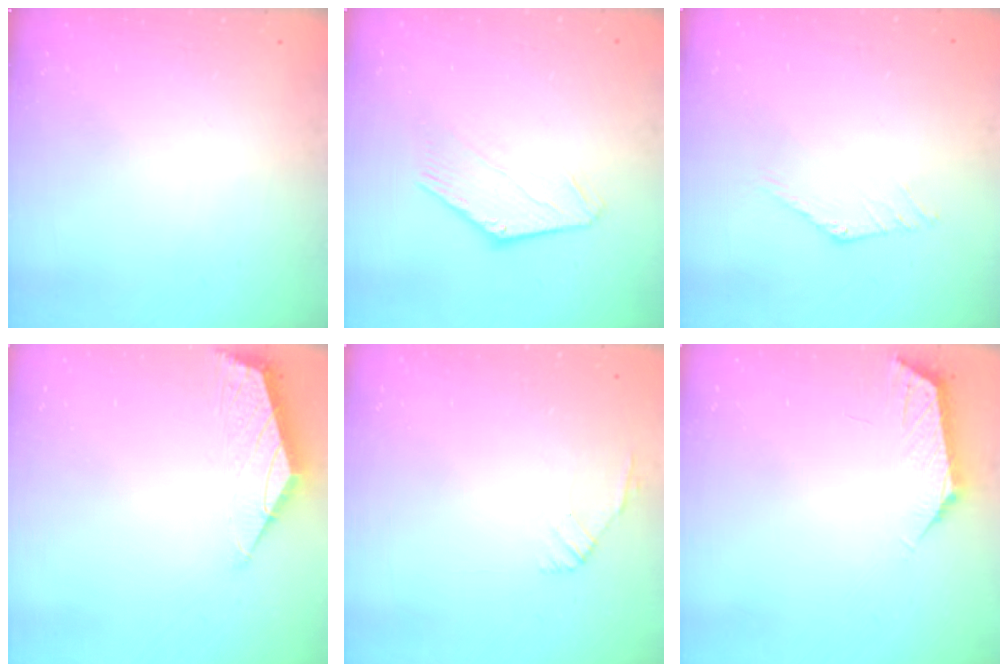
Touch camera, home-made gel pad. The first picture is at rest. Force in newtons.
{"total": 1.1, "press": 1.1, "slide": 0.2}
{"total": 1.2, "press": 1.2, "slide": 0.1}
{"total": 1.5, "press": 1.4, "slide": 0.5}
{"total": 2.8, "press": 2.6, "slide": 0.8}
{"total": 0.8, "press": 0.7, "slide": 0.4}